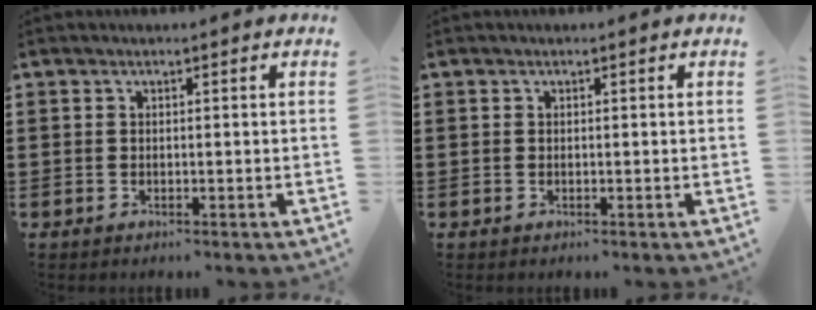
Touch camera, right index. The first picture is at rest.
{"total": 0.0}